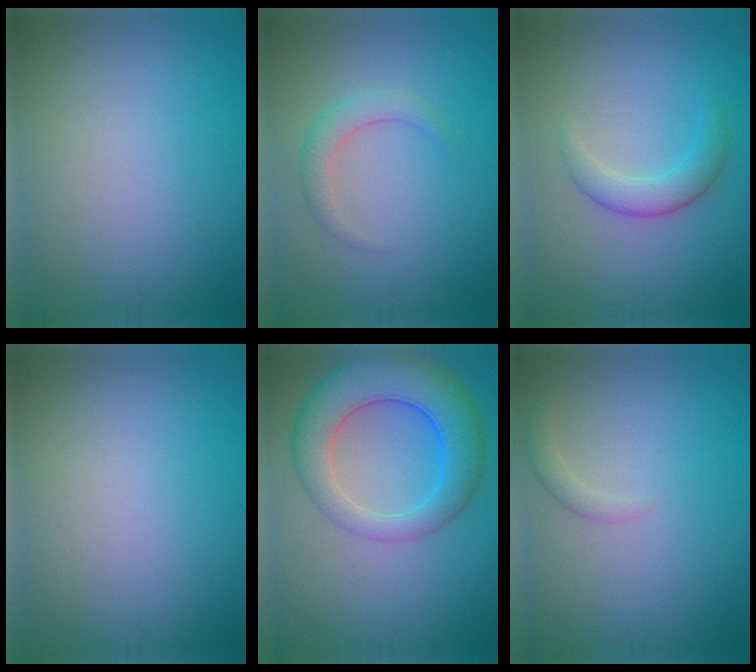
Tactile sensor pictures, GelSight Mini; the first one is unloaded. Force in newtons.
{"total": 2.1, "press": 2.1, "slide": 0.1}
{"total": 2.8, "press": 2.8, "slide": 0.1}
{"total": 0.0}
{"total": 7.6, "press": 7.6, "slide": 0.3}
{"total": 1.2, "press": 1.2, "slide": 0.1}